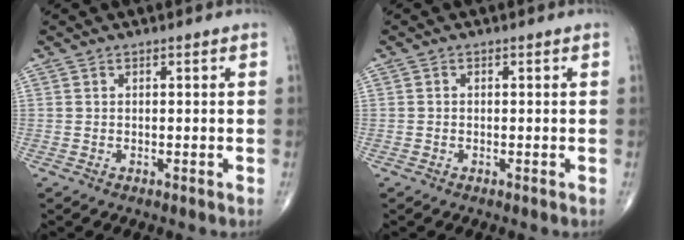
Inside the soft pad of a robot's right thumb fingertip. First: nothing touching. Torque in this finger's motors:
{"motor_torque": [-0.15, 0.12, -0.19, -0.37, 0.02]}